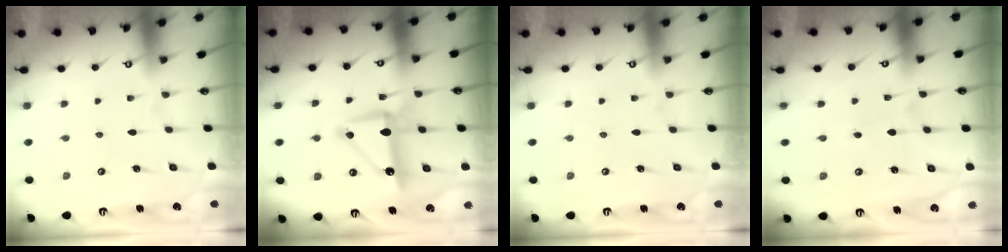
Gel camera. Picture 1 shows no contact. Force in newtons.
{"total": 11.4, "press": 11.4, "slide": 0.8}
{"total": 0.0}
{"total": 1.8, "press": 1.8, "slide": 0.2}